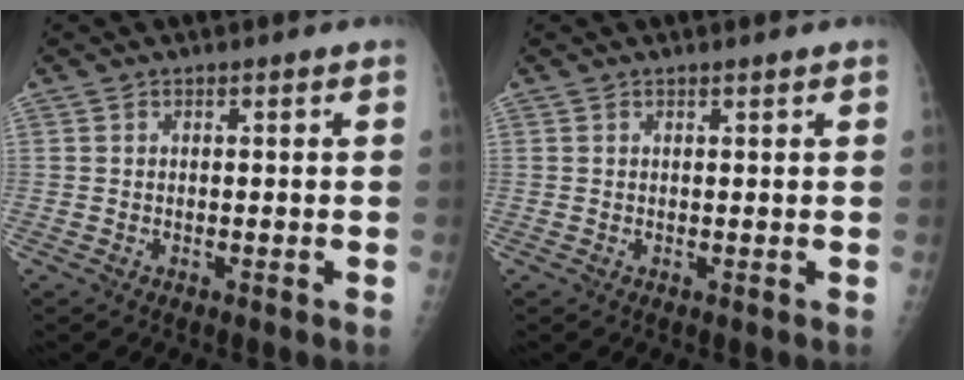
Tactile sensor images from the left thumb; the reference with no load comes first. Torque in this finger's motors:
{"motor_torque": [0.19, -0.17, -0.23, -0.20, -0.02]}